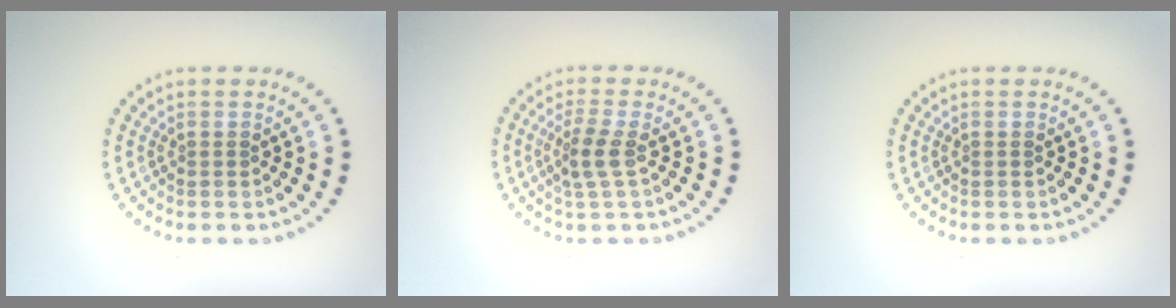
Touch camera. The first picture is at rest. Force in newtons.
{"total": 2.3, "press": 2.0, "slide": 1.1}
{"total": 0.0}